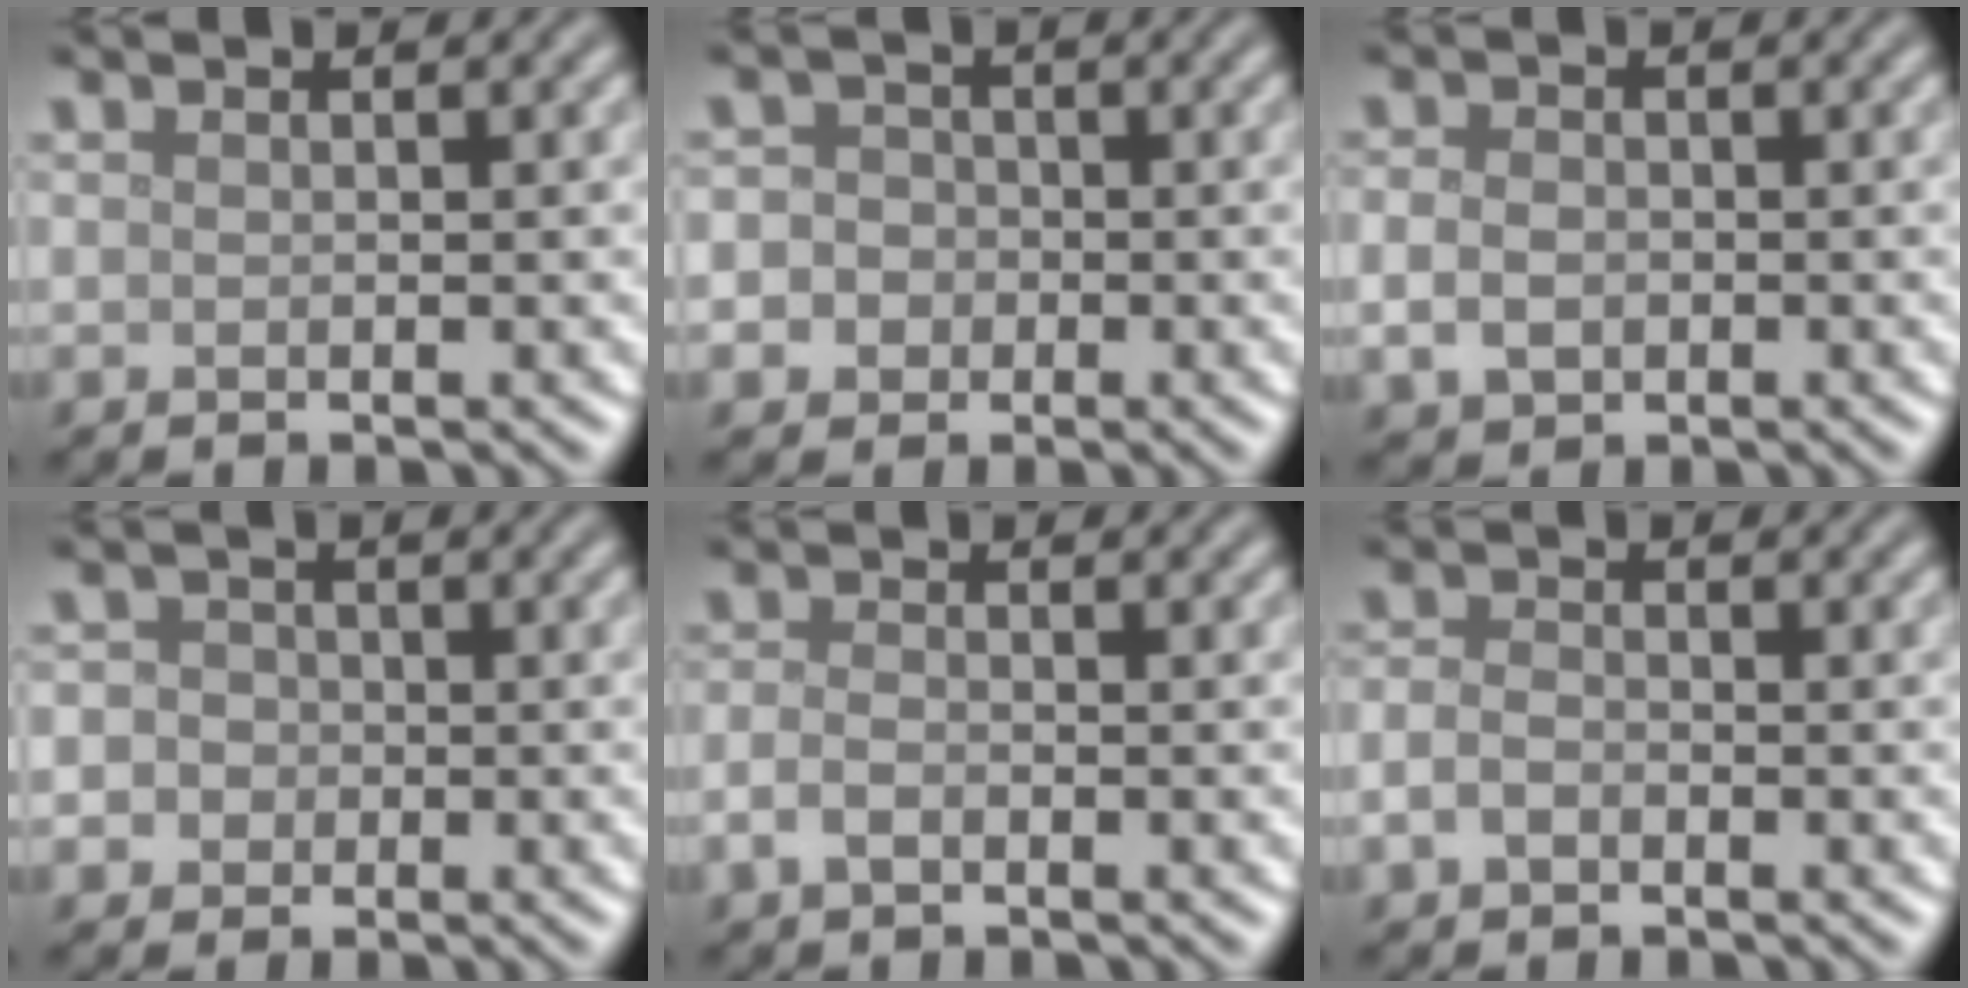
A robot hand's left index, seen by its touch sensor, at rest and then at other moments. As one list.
[{"total": 4.4, "force": [-0.7, 4.1, 1.3], "torque": [0.008, 0.018, -0.043]}, {"total": 2.4, "force": [-0.4, 1.9, 1.4], "torque": [-0.029, -0.002, -0.013]}, {"total": 3.8, "force": [-0.2, 3.6, 1.2], "torque": [0.010, 0.025, -0.034]}, {"total": 1.5, "force": [-0.8, 0.7, 1.1], "torque": [-0.025, 0.000, -0.019]}, {"total": 1.6, "force": [-0.7, 1.1, 1.0], "torque": [-0.022, 0.001, -0.020]}]